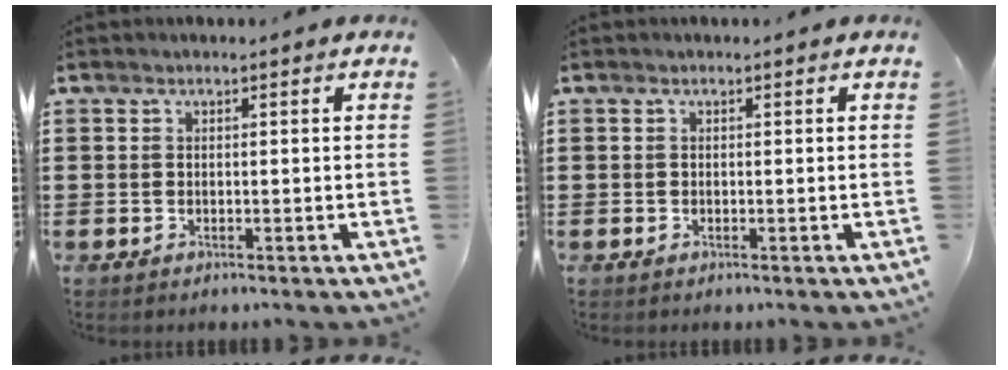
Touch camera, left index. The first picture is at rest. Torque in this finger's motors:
{"motor_torque": [0.00, 0.00, 0.00, -0.01]}